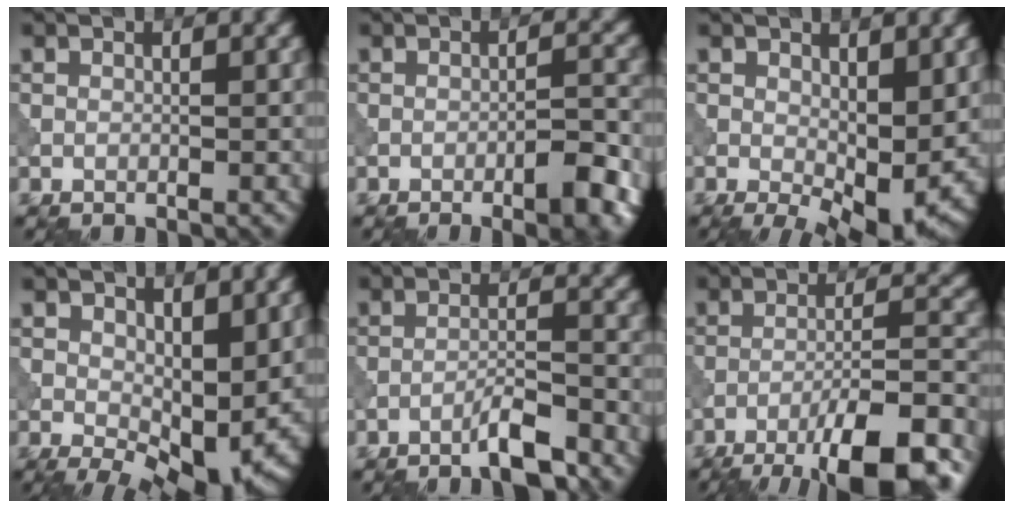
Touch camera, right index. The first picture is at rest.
{"total": 4.0, "force": [-1.9, 0.8, 3.4], "torque": [-0.054, 0.004, -0.032]}
{"total": 7.0, "force": [-0.1, 3.5, 6.0], "torque": [-0.093, -0.019, 0.008]}
{"total": 8.7, "force": [0.5, 4.6, 7.4], "torque": [-0.111, -0.023, 0.019]}
{"total": 3.4, "force": [-2.7, 0.2, 2.1], "torque": [-0.034, 0.009, -0.053]}
{"total": 11.4, "force": [-8.0, 2.2, 7.8], "torque": [-0.113, 0.007, -0.123]}